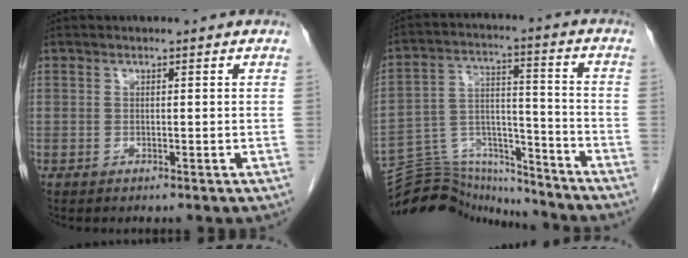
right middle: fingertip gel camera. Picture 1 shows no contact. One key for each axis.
{"total": 15.3, "fx": -15.2, "fy": 2.1, "fz": 1.1, "tx": -0.019, "ty": 0.047, "tz": -0.248}